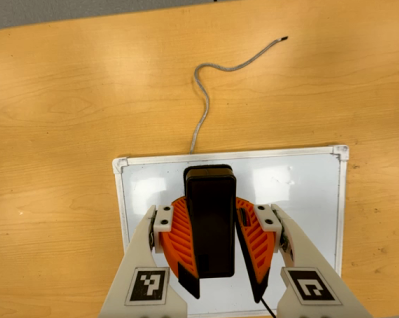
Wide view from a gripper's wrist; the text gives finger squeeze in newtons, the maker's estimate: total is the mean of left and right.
{"total": 11.8, "left": 10.4, "right": 13.2}